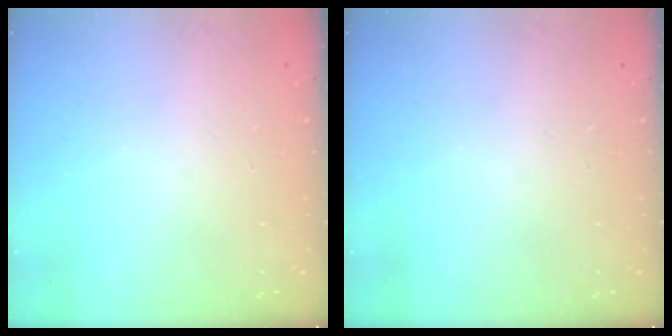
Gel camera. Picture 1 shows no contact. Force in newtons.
{"total": 0.0}